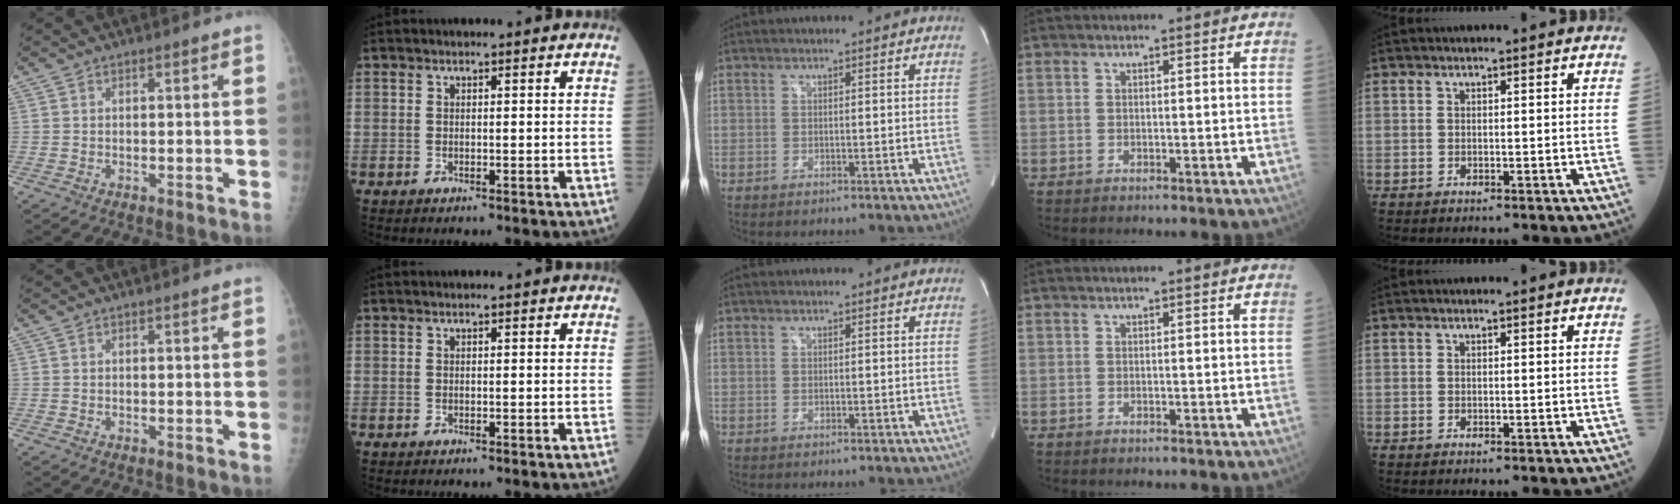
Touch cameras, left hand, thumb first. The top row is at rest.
{}